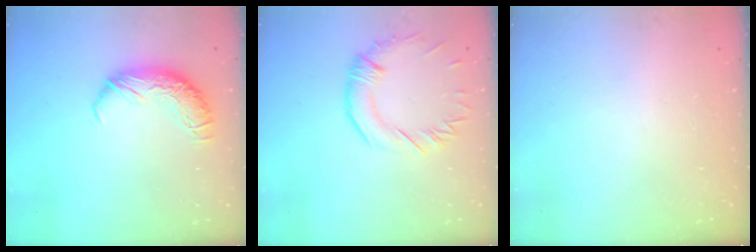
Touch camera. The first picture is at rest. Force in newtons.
{"total": 0.7, "press": 0.0, "slide": 0.7}
{"total": 12.0, "press": 11.9, "slide": 0.4}